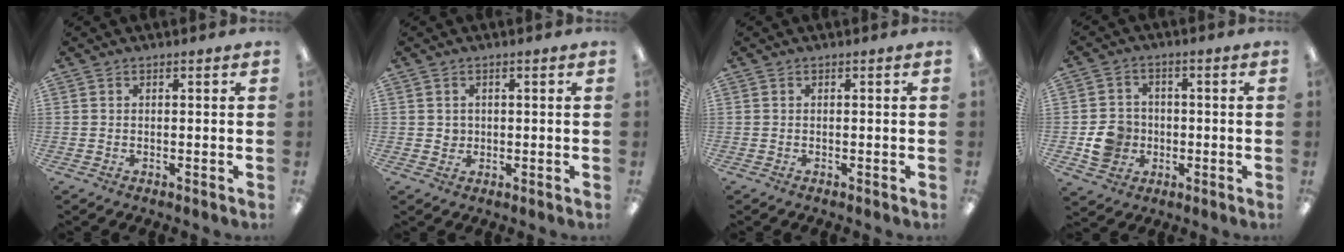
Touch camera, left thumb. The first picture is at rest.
{"total": 1.7, "force": [0.5, 1.6, 0.3], "torque": [-0.001, 0.001, 0.006]}
{"total": 0.0}
{"total": 8.3, "force": [-2.1, 7.4, 3.1], "torque": [-0.061, 0.017, -0.034]}